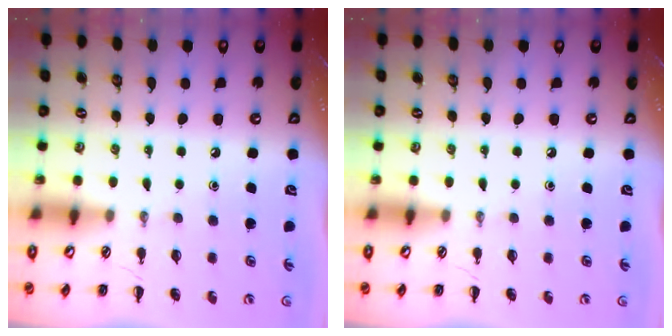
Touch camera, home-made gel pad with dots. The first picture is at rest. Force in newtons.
{"total": 0.0}